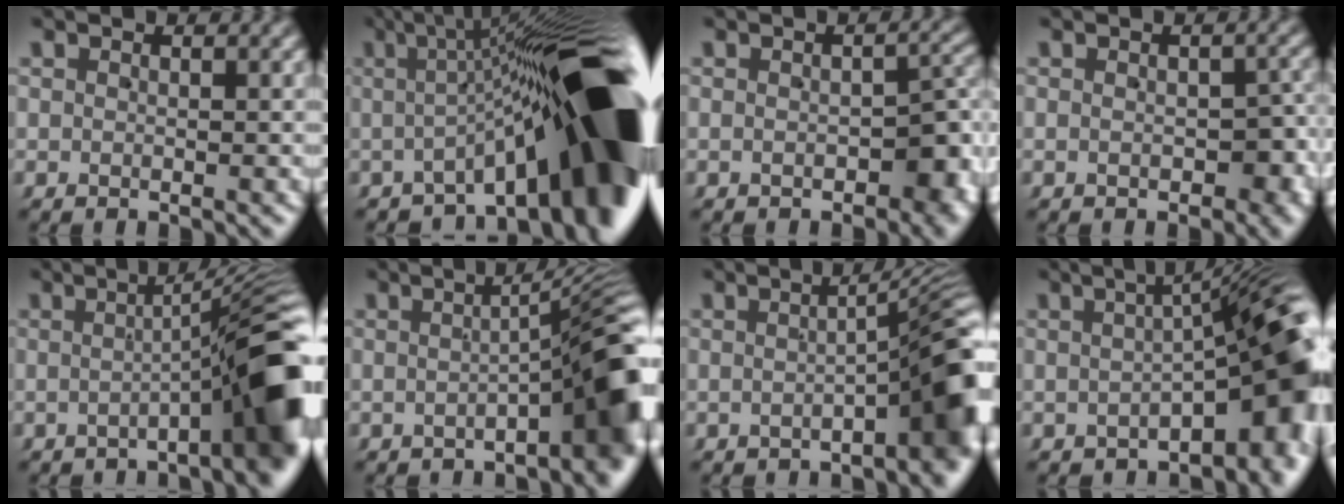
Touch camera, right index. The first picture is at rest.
{"total": 17.5, "force": [-2.6, 6.0, 16.2], "torque": [-0.192, 0.004, -0.040]}
{"total": 3.7, "force": [-1.6, 1.8, 2.8], "torque": [-0.033, -0.002, -0.021]}
{"total": 2.7, "force": [-1.0, 1.7, 1.9], "torque": [-0.019, -0.004, -0.014]}
{"total": 9.6, "force": [-2.9, 1.9, 8.9], "torque": [-0.096, 0.022, -0.049]}
{"total": 8.5, "force": [-2.6, 2.3, 7.8], "torque": [-0.084, 0.016, -0.042]}
{"total": 7.6, "force": [-2.3, 2.0, 7.0], "torque": [-0.077, 0.013, -0.036]}
{"total": 10.2, "force": [-2.2, 3.6, 9.3], "torque": [-0.095, 0.010, -0.030]}